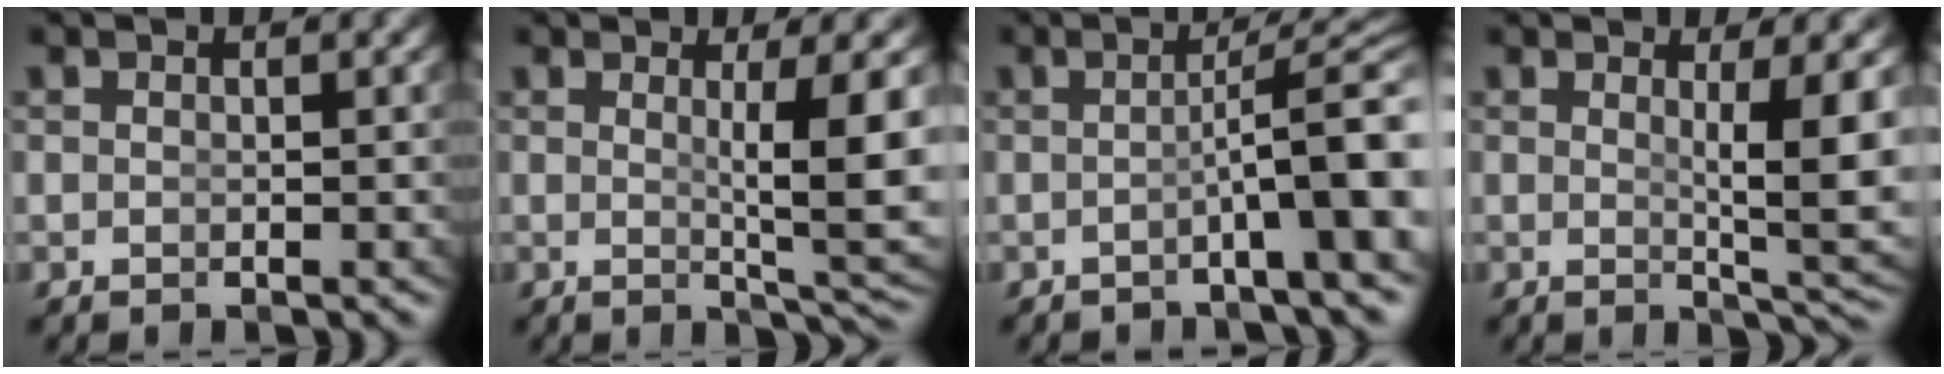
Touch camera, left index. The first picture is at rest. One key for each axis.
{"total": 6.3, "fx": 0.5, "fy": 0.8, "fz": 6.3, "tx": -0.077, "ty": -0.015, "tz": 0.017}
{"total": 5.6, "fx": -2.1, "fy": 0.5, "fz": 5.2, "tx": -0.056, "ty": 0.008, "tz": -0.032}
{"total": 5.7, "fx": 0.8, "fy": 0.6, "fz": 5.6, "tx": -0.069, "ty": -0.014, "tz": 0.021}